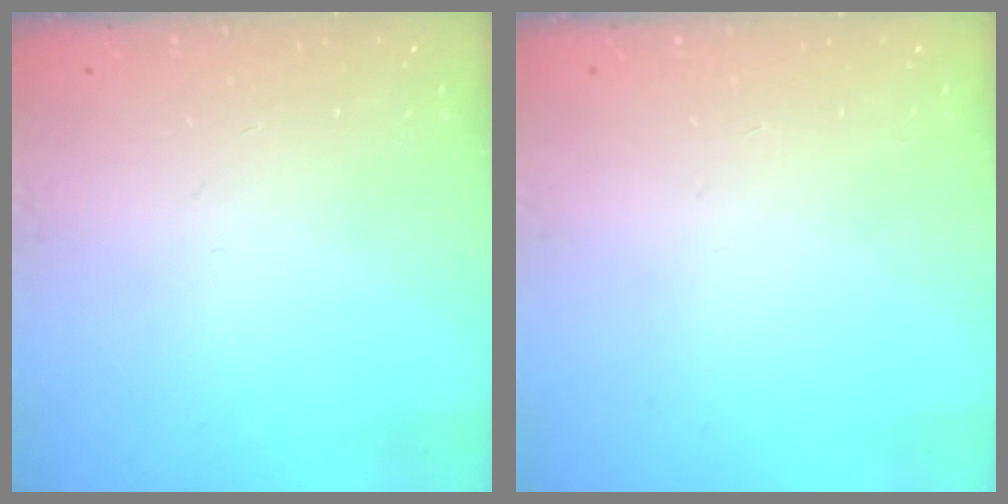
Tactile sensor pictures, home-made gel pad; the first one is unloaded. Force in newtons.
{"total": 0.0}